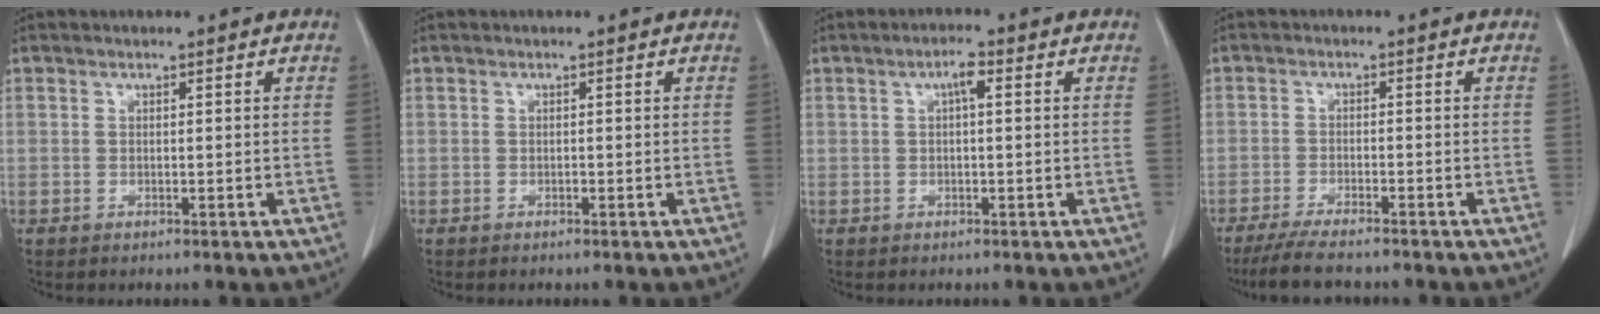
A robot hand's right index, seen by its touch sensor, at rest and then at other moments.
{"total": 0.0}
{"total": 2.1, "force": [0.5, 0.4, 2.0], "torque": [-0.038, 0.005, 0.009]}
{"total": 7.3, "force": [-6.3, 0.8, 3.7], "torque": [-0.064, -0.018, -0.103]}